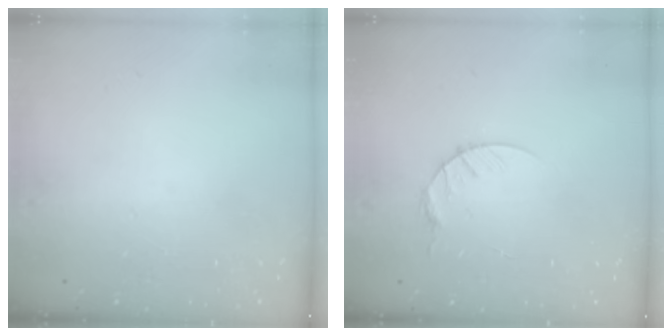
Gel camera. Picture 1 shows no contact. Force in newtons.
{"total": 5.1, "press": 5.0, "slide": 0.6}